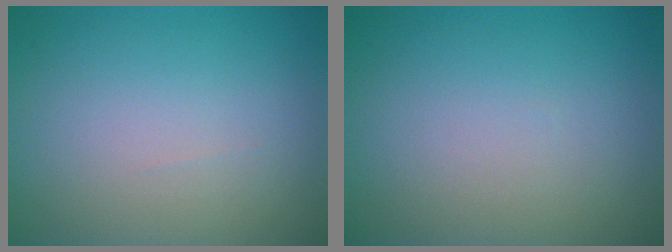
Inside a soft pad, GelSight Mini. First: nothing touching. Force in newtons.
{"total": 0.0}